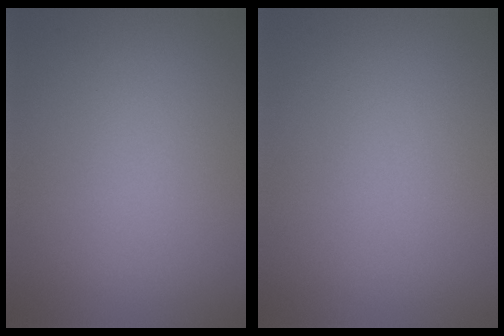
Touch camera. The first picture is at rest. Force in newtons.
{"total": 0.0}